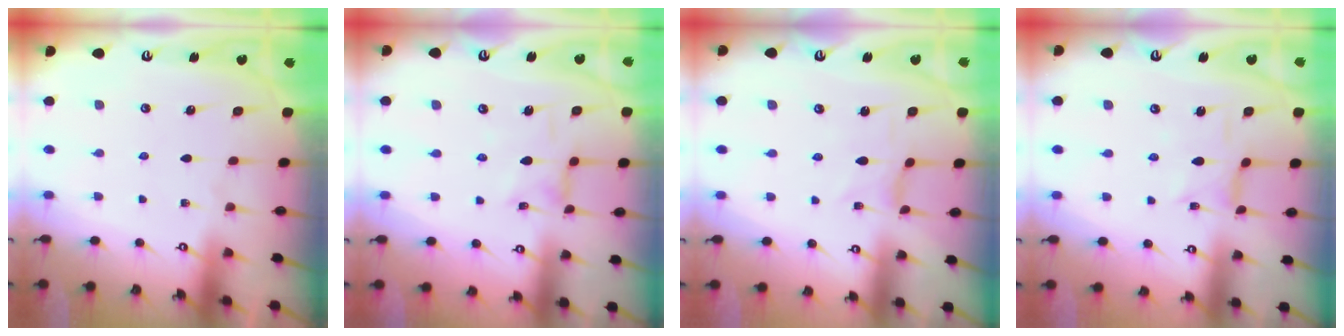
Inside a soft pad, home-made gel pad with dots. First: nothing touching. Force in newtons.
{"total": 1.3, "press": 1.2, "slide": 0.4}
{"total": 0.6, "press": 0.6, "slide": 0.2}
{"total": 1.6, "press": 1.6, "slide": 0.4}